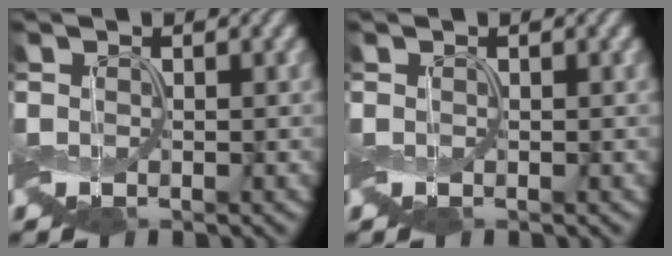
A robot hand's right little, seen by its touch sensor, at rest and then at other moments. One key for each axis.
{"total": 0.0}